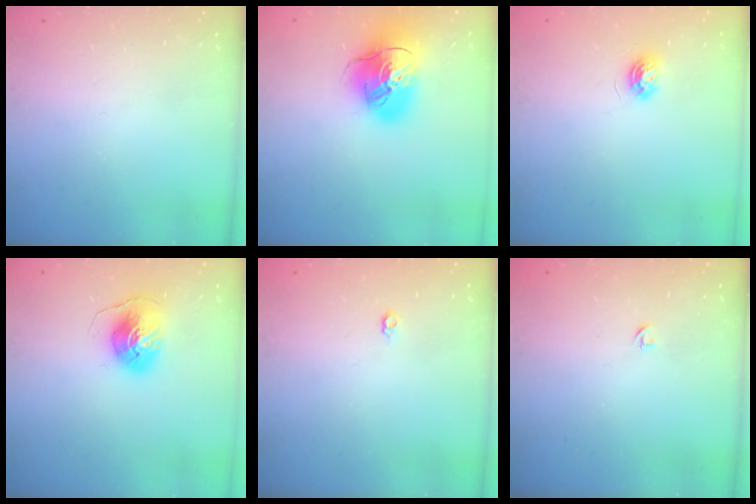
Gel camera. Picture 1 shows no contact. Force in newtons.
{"total": 17.7, "press": 17.5, "slide": 2.5}
{"total": 4.8, "press": 4.8, "slide": 0.6}
{"total": 8.4, "press": 8.3, "slide": 0.7}
{"total": 3.1, "press": 3.0, "slide": 0.6}
{"total": 2.7, "press": 2.6, "slide": 0.6}